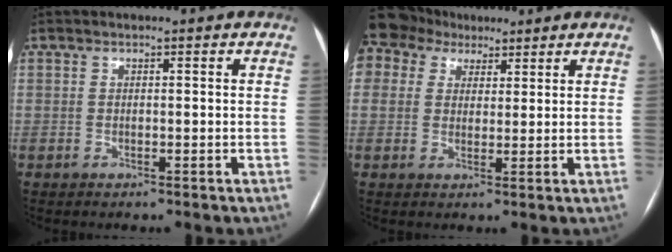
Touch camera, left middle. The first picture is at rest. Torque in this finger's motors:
{"motor_torque": [1.23, -0.91, 1.05, 0.21]}